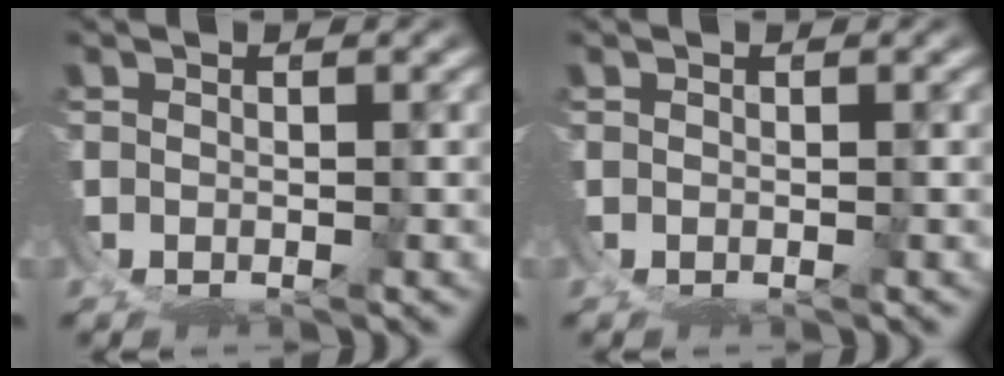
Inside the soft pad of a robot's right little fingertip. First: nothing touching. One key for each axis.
{"total": 0.0}